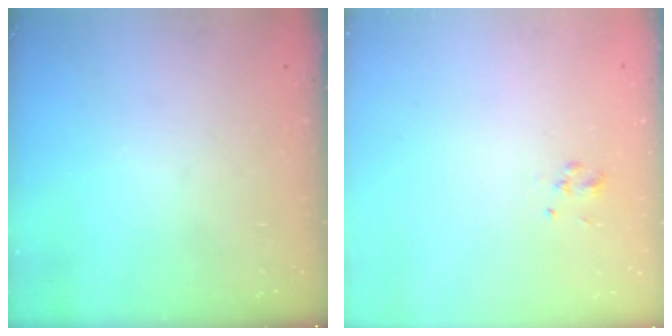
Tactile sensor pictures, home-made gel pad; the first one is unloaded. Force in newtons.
{"total": 1.4, "press": 1.3, "slide": 0.4}